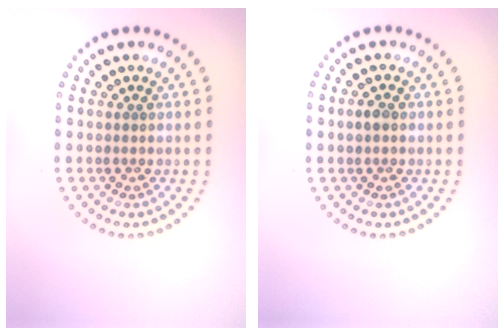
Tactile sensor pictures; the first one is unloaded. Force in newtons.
{"total": 1.2, "press": 1.2, "slide": 0.2}